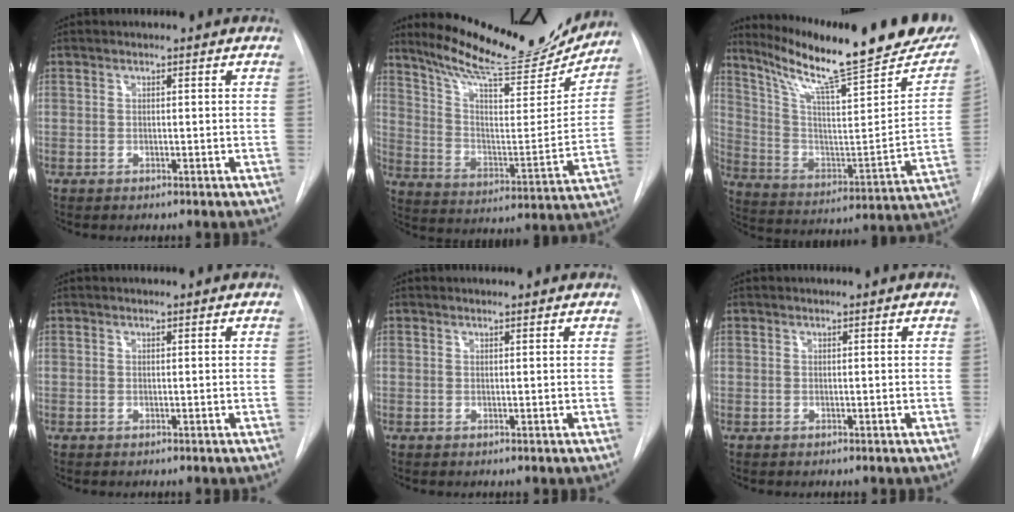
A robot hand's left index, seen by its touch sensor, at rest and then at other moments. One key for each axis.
{"total": 21.7, "fx": 19.6, "fy": 3.5, "fz": 8.5, "tx": -0.136, "ty": -0.052, "tz": 0.284}
{"total": 28.9, "fx": 23.0, "fy": 3.9, "fz": 17.1, "tx": -0.274, "ty": -0.052, "tz": 0.326}
{"total": 0.0}
{"total": 1.0, "fx": 1.0, "fy": -0.1, "fz": 0.1, "tx": -0.007, "ty": 0.003, "tz": 0.011}
{"total": 0.0}